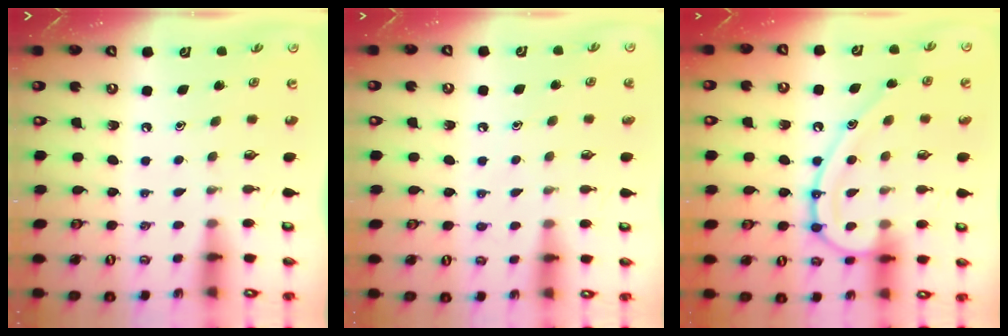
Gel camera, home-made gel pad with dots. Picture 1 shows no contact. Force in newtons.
{"total": 5.7, "press": 5.6, "slide": 1.2}
{"total": 14.9, "press": 14.8, "slide": 1.5}